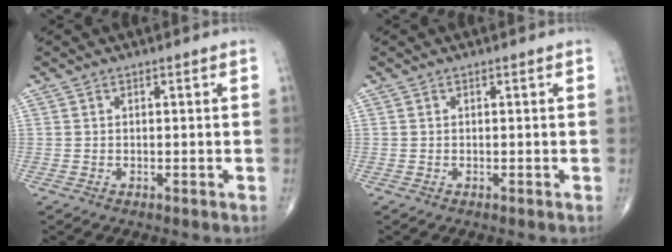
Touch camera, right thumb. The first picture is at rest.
{"total": 0.0}